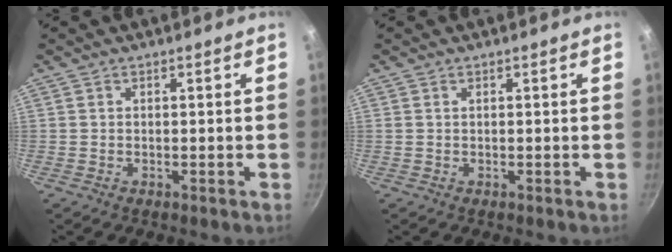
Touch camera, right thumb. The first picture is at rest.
{"total": 0.0}